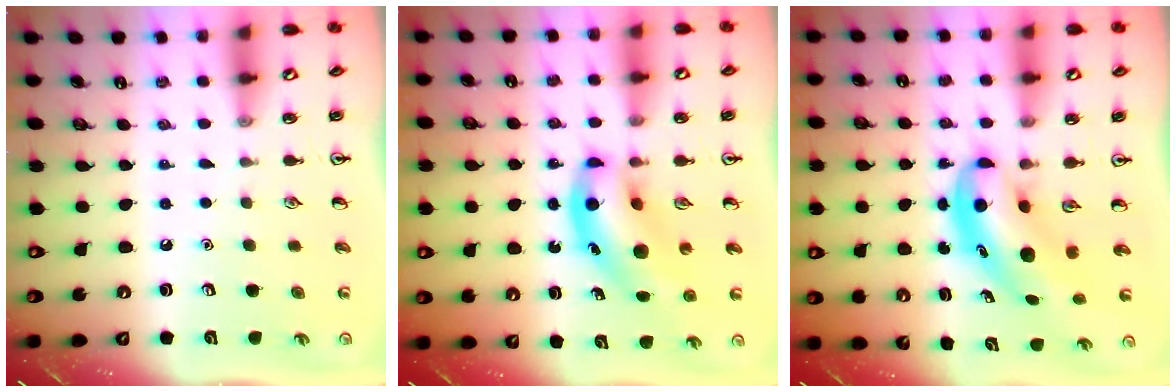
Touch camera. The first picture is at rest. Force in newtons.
{"total": 11.5, "press": 11.0, "slide": 3.1}
{"total": 5.3, "press": 5.2, "slide": 1.2}